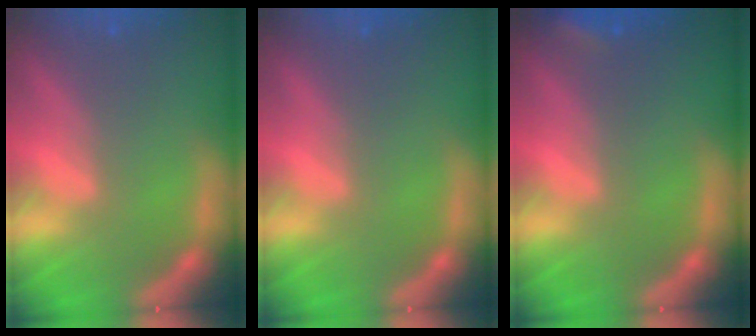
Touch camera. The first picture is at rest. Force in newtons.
{"total": 0.0}
{"total": 1.9}